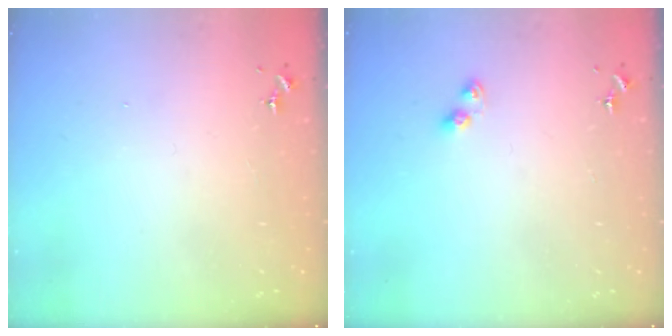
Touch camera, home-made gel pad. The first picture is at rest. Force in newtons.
{"total": 4.1, "press": 4.0, "slide": 0.6}